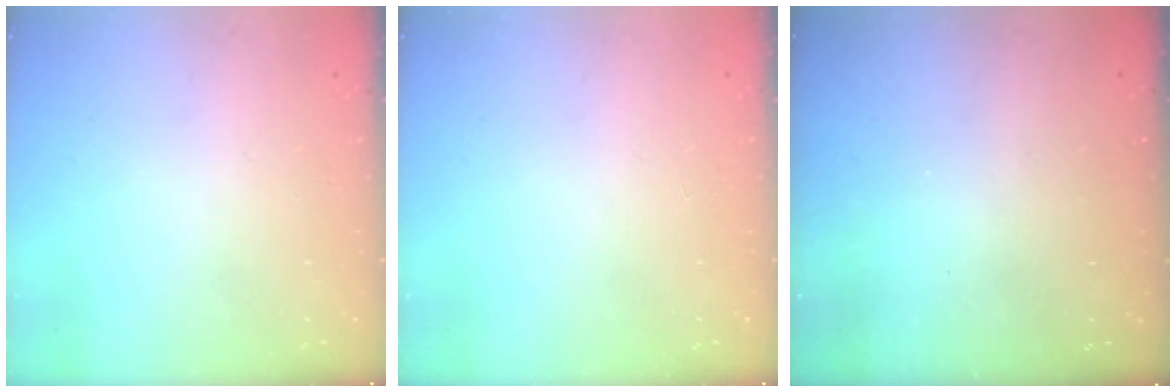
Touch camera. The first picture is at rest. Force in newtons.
{"total": 0.0}
{"total": 3.0, "press": 3.0, "slide": 0.1}